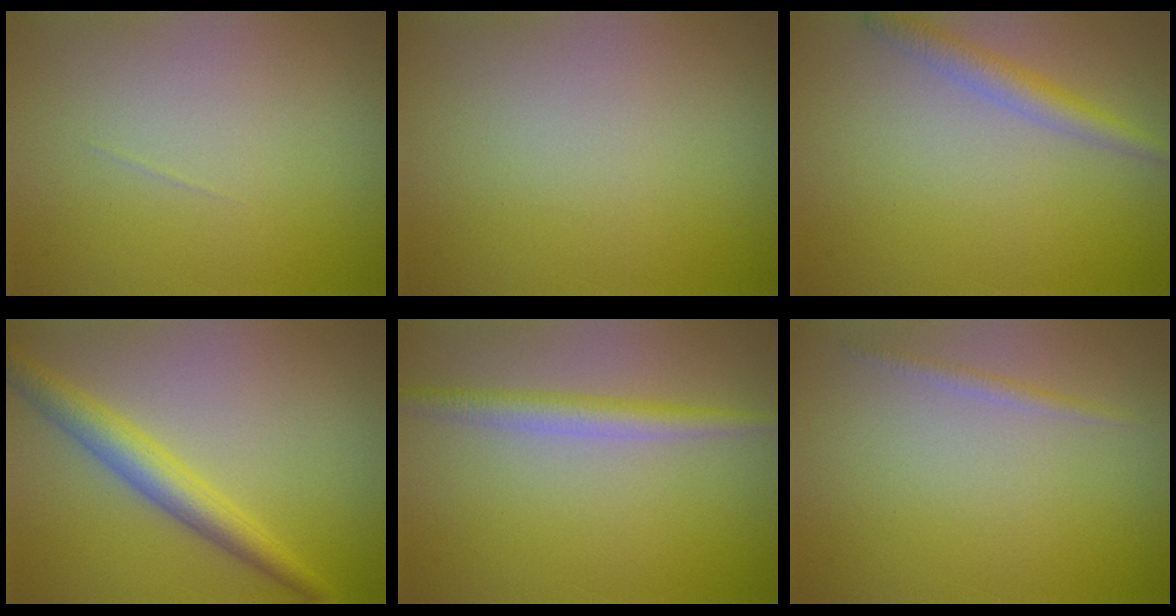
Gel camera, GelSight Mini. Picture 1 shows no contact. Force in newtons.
{"total": 0.0}
{"total": 2.4, "press": 2.4, "slide": 0.1}
{"total": 3.7, "press": 3.7, "slide": 0.1}
{"total": 2.5, "press": 2.5, "slide": 0.0}
{"total": 0.9, "press": 0.9, "slide": 0.1}